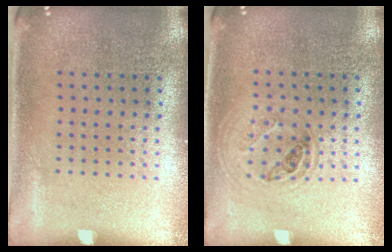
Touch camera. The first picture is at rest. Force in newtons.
{"total": 1.0, "press": 0.9, "slide": 0.3}